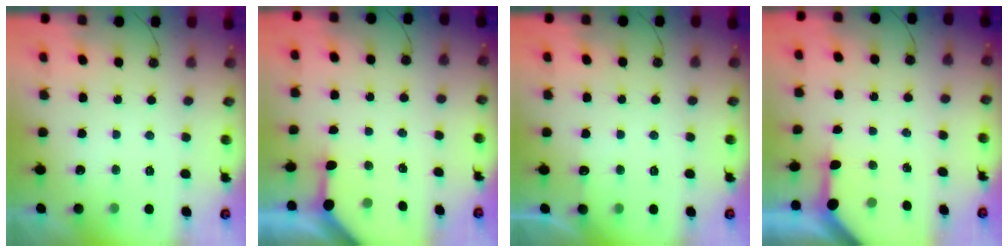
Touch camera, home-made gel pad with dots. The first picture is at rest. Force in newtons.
{"total": 3.5, "press": 3.4, "slide": 0.4}
{"total": 2.8, "press": 2.8, "slide": 0.4}
{"total": 3.2, "press": 3.2, "slide": 0.4}